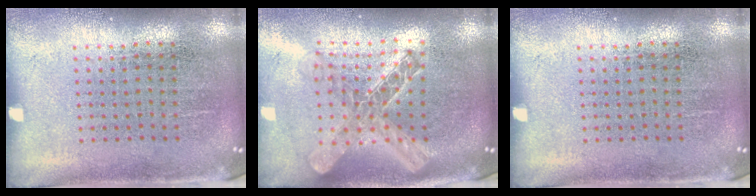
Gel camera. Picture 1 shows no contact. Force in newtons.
{"total": 2.2, "press": 1.8, "slide": 1.2}
{"total": 0.0}